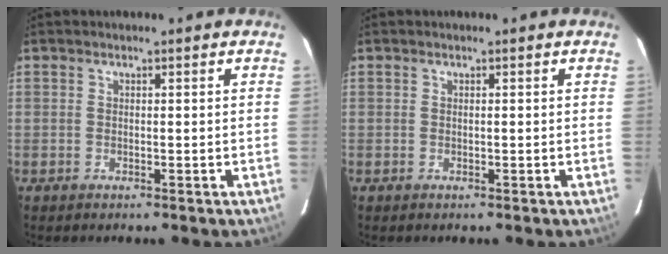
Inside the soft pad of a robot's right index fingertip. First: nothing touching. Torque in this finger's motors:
{"motor_torque": [-0.05, 0.09, -0.03, 0.00]}